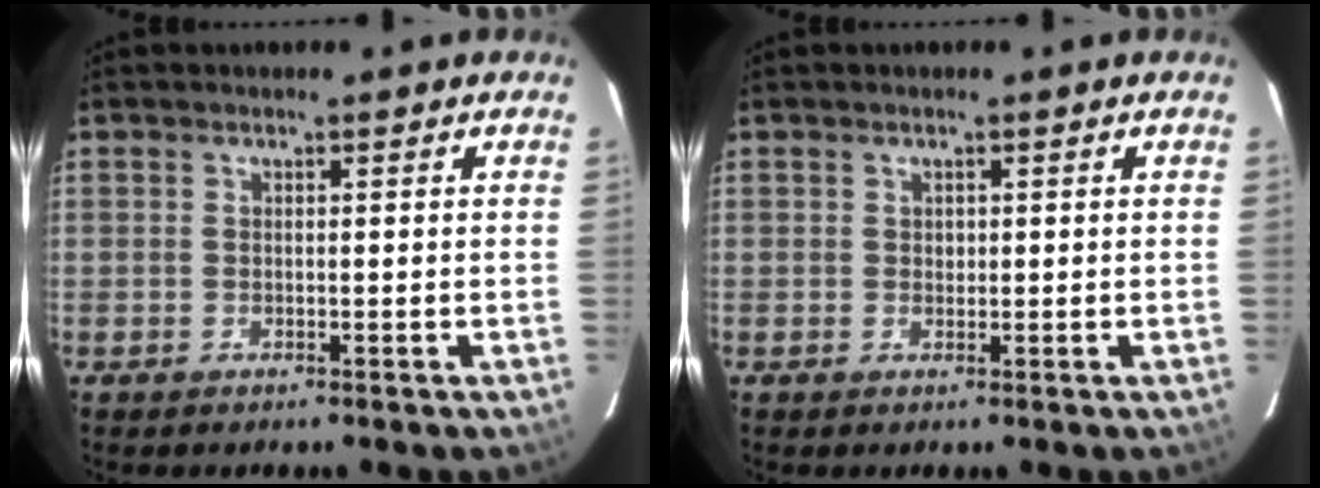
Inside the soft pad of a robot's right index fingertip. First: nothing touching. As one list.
[{"total": 0.9, "force": [0.2, 0.8, 0.2], "torque": [-0.001, 0.002, 0.004]}]